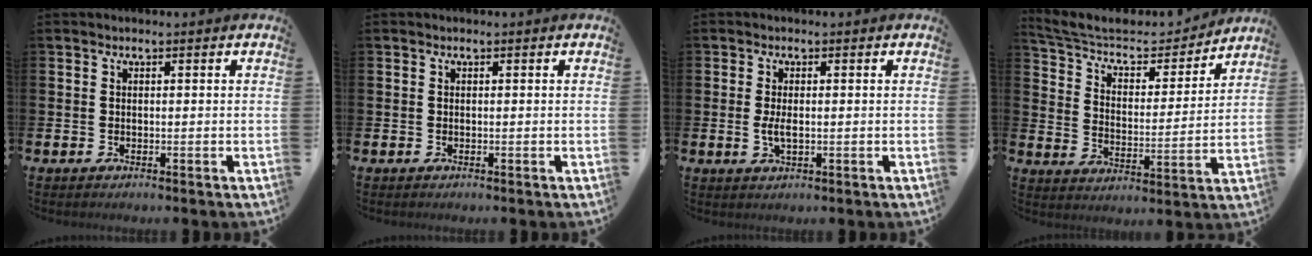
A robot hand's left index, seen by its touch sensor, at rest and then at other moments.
{"total": 0.0}
{"total": 2.3, "force": [0.0, 0.9, 2.1], "torque": [-0.040, 0.002, -0.002]}
{"total": 6.9, "force": [6.2, 2.5, 1.6], "torque": [-0.072, -0.043, 0.104]}